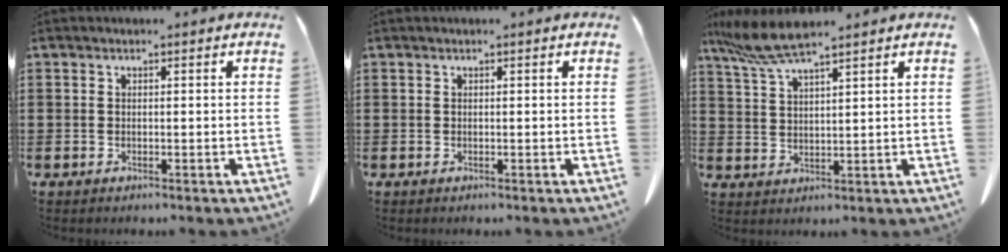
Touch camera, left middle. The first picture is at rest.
{"total": 0.0}
{"total": 6.6, "force": [5.3, 0.5, 3.9], "torque": [-0.098, -0.018, 0.095]}